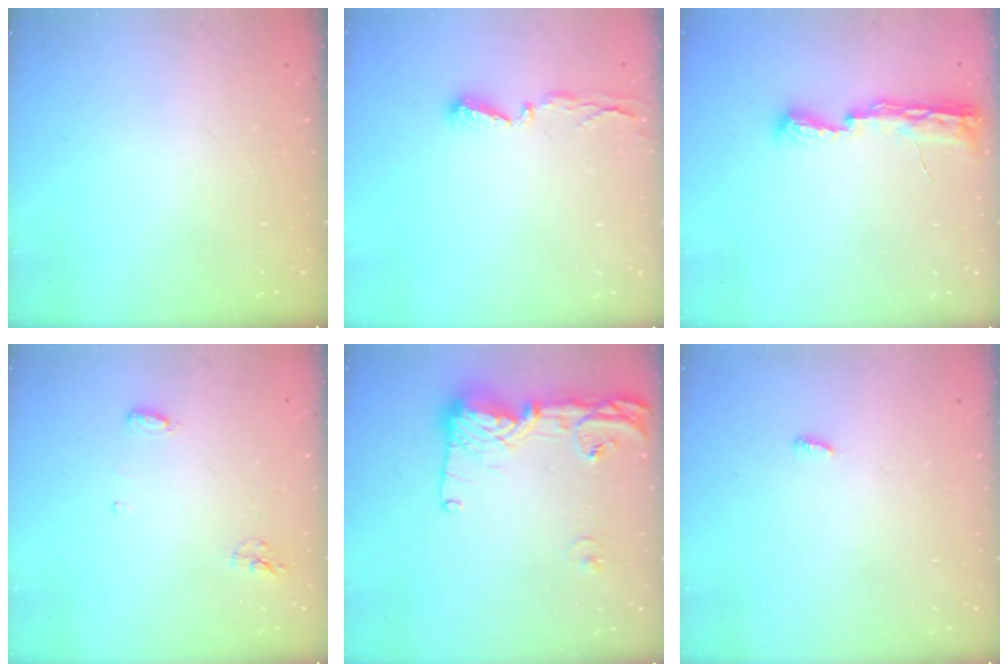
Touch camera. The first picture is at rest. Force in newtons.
{"total": 4.0, "press": 4.0, "slide": 0.4}
{"total": 8.1, "press": 8.0, "slide": 0.9}
{"total": 5.4, "press": 5.3, "slide": 1.1}
{"total": 14.9, "press": 14.8, "slide": 1.2}
{"total": 2.9, "press": 2.9, "slide": 0.2}